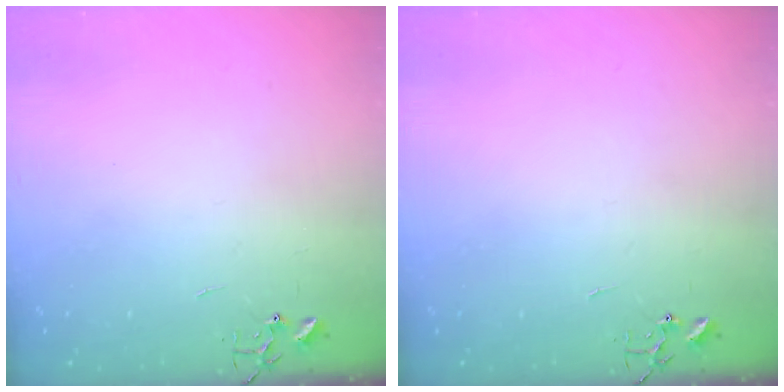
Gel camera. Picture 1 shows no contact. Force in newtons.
{"total": 0.0}